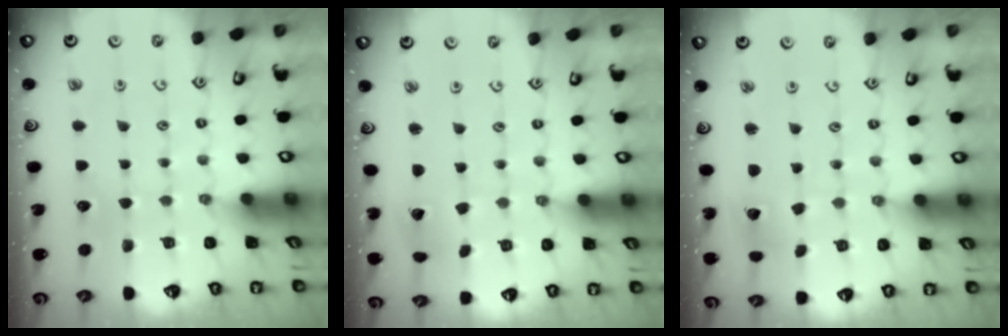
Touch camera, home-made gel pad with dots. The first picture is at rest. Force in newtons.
{"total": 2.9, "press": 2.9, "slide": 0.1}
{"total": 2.2, "press": 2.2, "slide": 0.3}